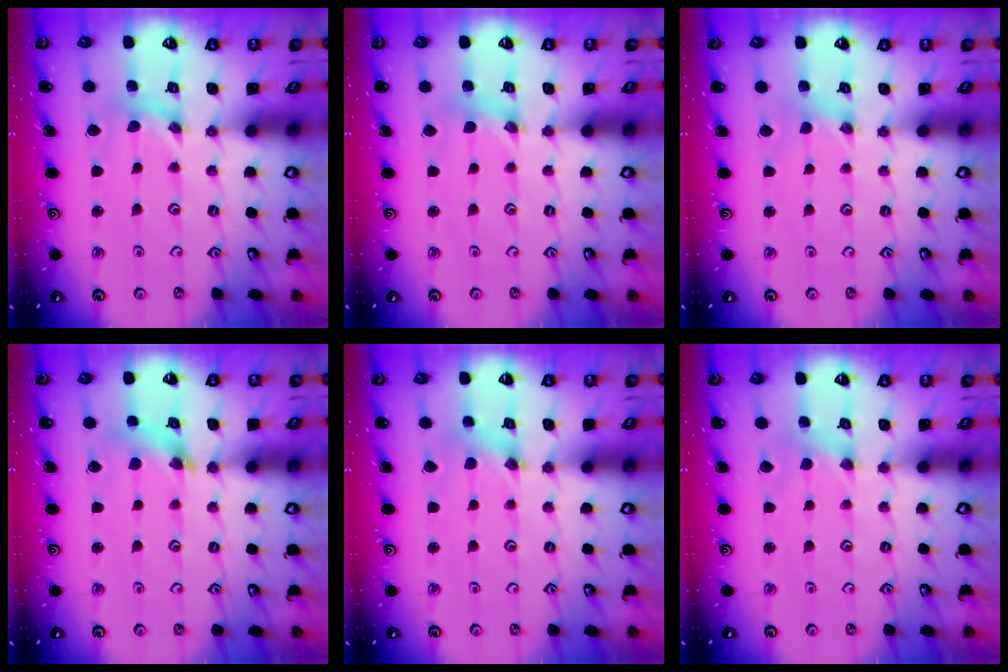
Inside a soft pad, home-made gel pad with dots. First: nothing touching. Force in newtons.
{"total": 2.9, "press": 2.9, "slide": 0.3}
{"total": 2.1, "press": 2.0, "slide": 0.4}
{"total": 6.5, "press": 6.5, "slide": 0.6}
{"total": 1.4, "press": 1.4, "slide": 0.2}
{"total": 2.1, "press": 2.1, "slide": 0.4}